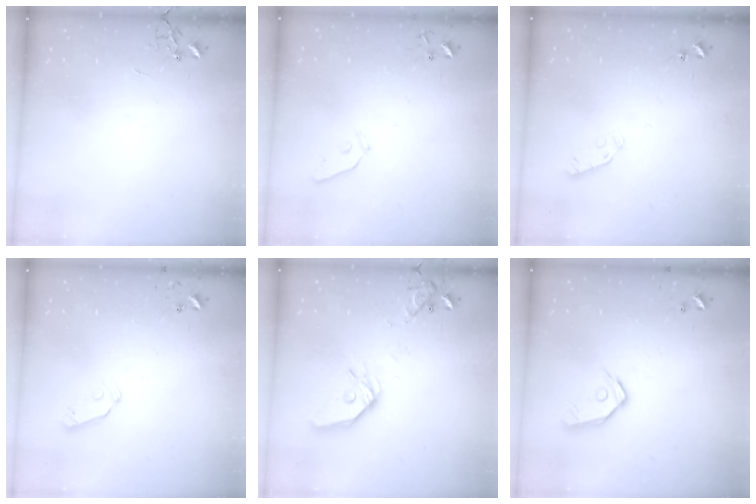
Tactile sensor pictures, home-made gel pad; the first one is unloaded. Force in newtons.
{"total": 4.0, "press": 4.0, "slide": 0.5}
{"total": 3.8, "press": 3.7, "slide": 0.8}
{"total": 5.9, "press": 5.8, "slide": 1.0}
{"total": 15.8, "press": 15.6, "slide": 2.1}
{"total": 11.6, "press": 11.5, "slide": 1.2}